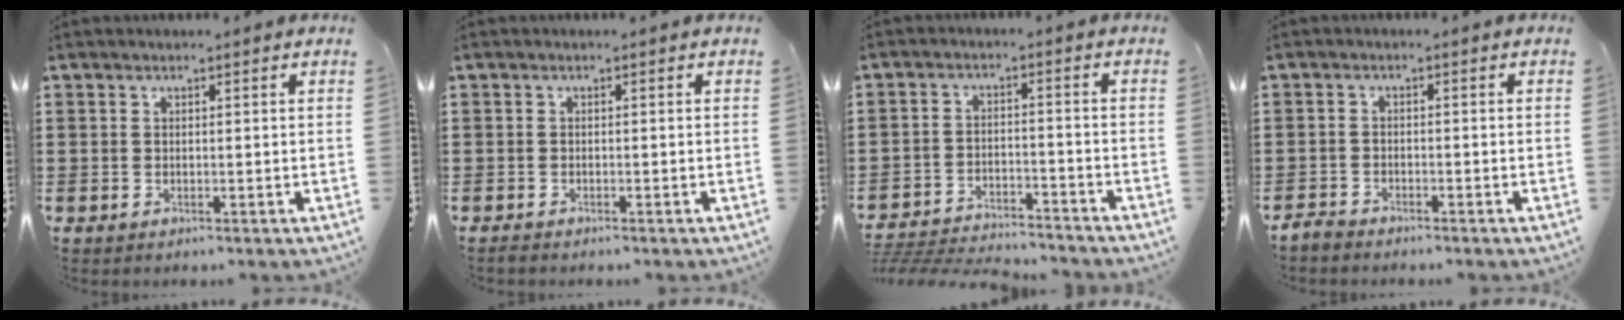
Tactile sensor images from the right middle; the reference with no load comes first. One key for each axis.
{"total": 0.5, "fx": -0.5, "fy": 0.1, "fz": 0.2, "tx": -0.005, "ty": -0.005, "tz": -0.009}
{"total": 4.5, "fx": -4.5, "fy": 0.5, "fz": 0.4, "tx": -0.023, "ty": 0.001, "tz": -0.100}
{"total": 2.0, "fx": -1.9, "fy": 0.6, "fz": 0.2, "tx": -0.008, "ty": 0.004, "tz": -0.042}